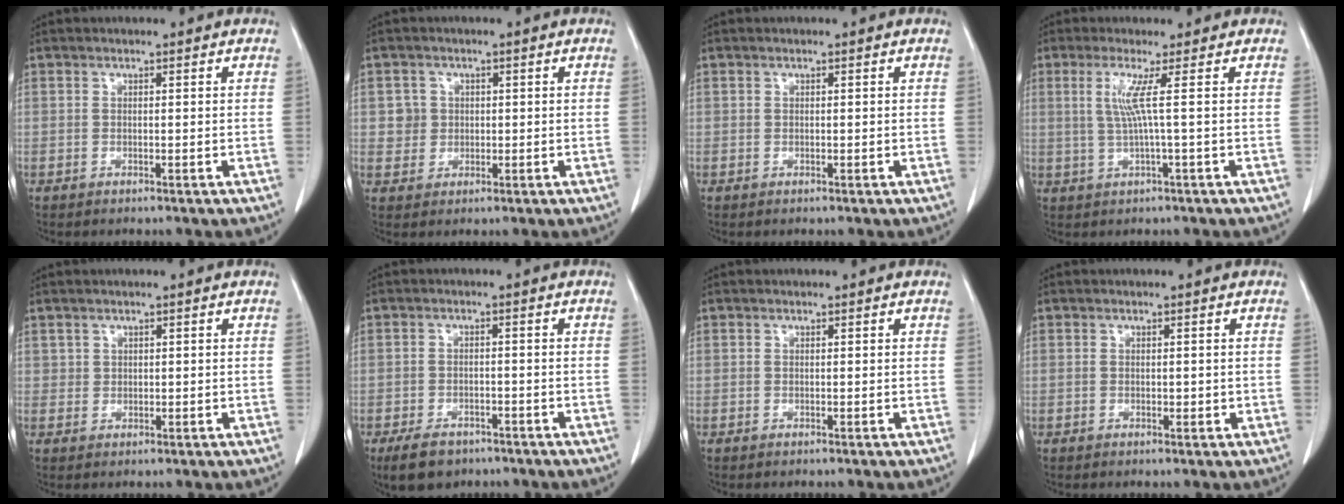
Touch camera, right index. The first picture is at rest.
{"total": 3.0, "force": [0.6, 2.9, 0.1], "torque": [0.006, 0.006, 0.013]}
{"total": 0.0}
{"total": 3.8, "force": [0.7, -1.3, 3.5], "torque": [-0.079, 0.003, 0.019]}
{"total": 1.2, "force": [0.6, 1.0, 0.0], "torque": [0.014, 0.000, 0.007]}
{"total": 5.6, "force": [-4.1, 3.1, 2.4], "torque": [-0.047, -0.003, -0.062]}
{"total": 0.0}
{"total": 0.8, "force": [0.0, 0.6, 0.6], "torque": [-0.005, 0.000, 0.002]}